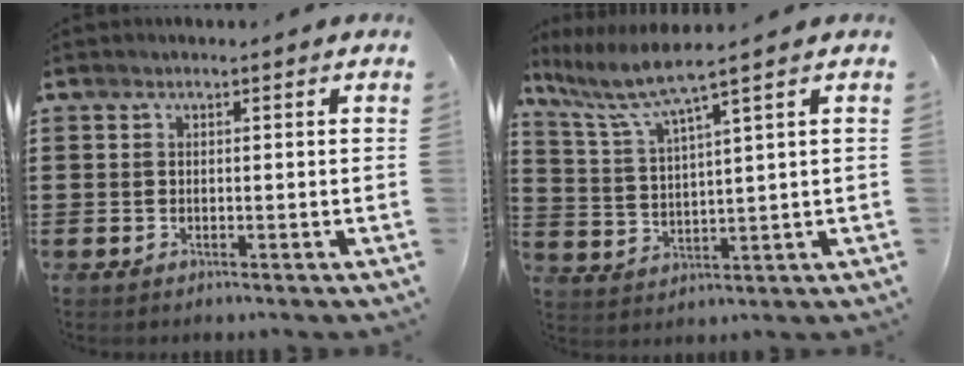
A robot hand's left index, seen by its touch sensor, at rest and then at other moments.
{"total": 6.0, "force": [4.3, -0.2, 4.2], "torque": [-0.108, -0.029, 0.065]}